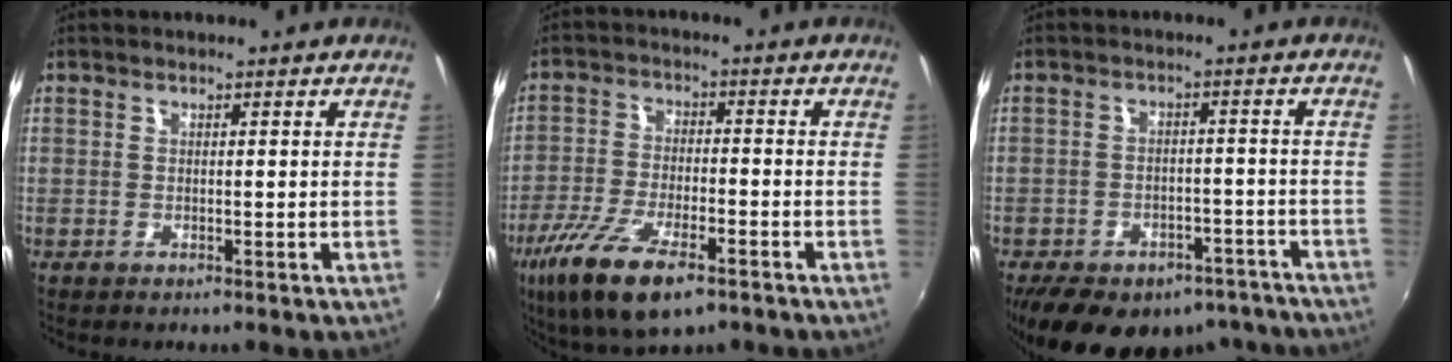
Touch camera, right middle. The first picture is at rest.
{"total": 13.8, "force": [-8.3, 4.7, 9.9], "torque": [-0.214, -0.040, -0.157]}
{"total": 19.9, "force": [-15.0, 10.2, 8.2], "torque": [-0.170, 0.008, -0.180]}